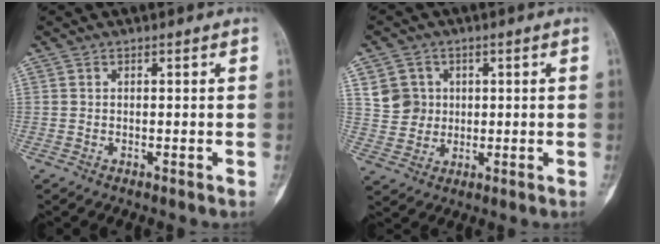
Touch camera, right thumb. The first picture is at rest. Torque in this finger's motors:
{"motor_torque": [-0.58, 0.86, -0.05, 0.07, -0.08]}